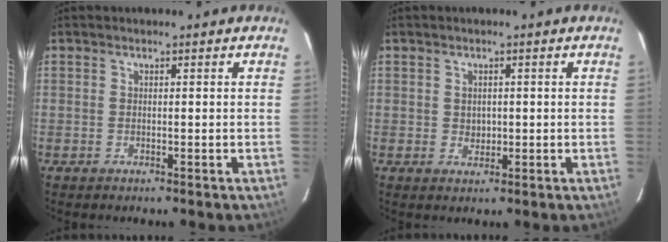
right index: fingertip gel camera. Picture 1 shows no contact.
{"total": 1.9, "force": [0.1, 1.8, 0.8], "torque": [-0.012, 0.003, 0.004]}